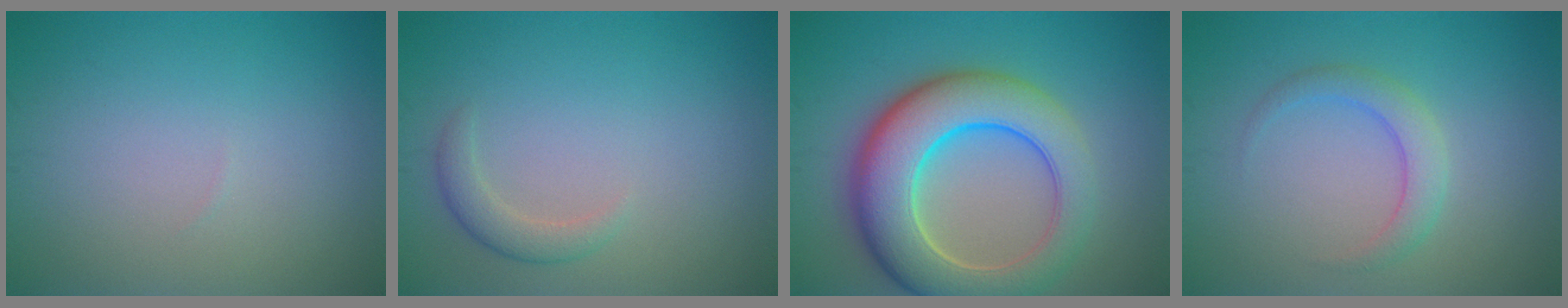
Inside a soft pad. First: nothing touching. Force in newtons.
{"total": 1.8, "press": 1.8, "slide": 0.3}
{"total": 10.3, "press": 10.3, "slide": 0.8}
{"total": 2.4, "press": 2.4, "slide": 0.0}